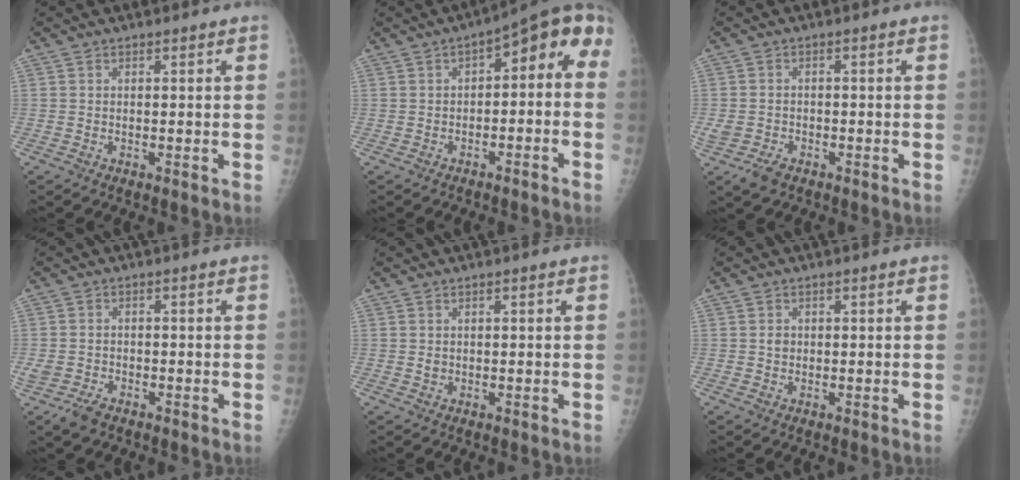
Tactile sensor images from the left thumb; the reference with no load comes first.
{"total": 9.0, "force": [-1.0, 4.8, 7.5], "torque": [-0.067, 0.050, -0.023]}
{"total": 5.9, "force": [-3.8, 3.6, 2.8], "torque": [-0.062, 0.009, -0.061]}
{"total": 5.3, "force": [-3.8, 2.8, 2.4], "torque": [-0.054, 0.006, -0.065]}
{"total": 0.9, "force": [0.2, 0.6, 0.6], "torque": [-0.005, 0.000, 0.007]}
{"total": 0.9, "force": [-0.1, 0.9, 0.3], "torque": [-0.002, 0.002, -0.001]}